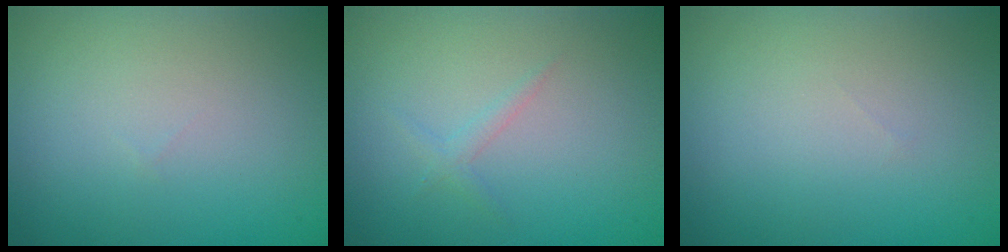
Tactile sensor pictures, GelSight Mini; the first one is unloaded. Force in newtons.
{"total": 1.0, "press": 1.0, "slide": 0.0}
{"total": 0.0}